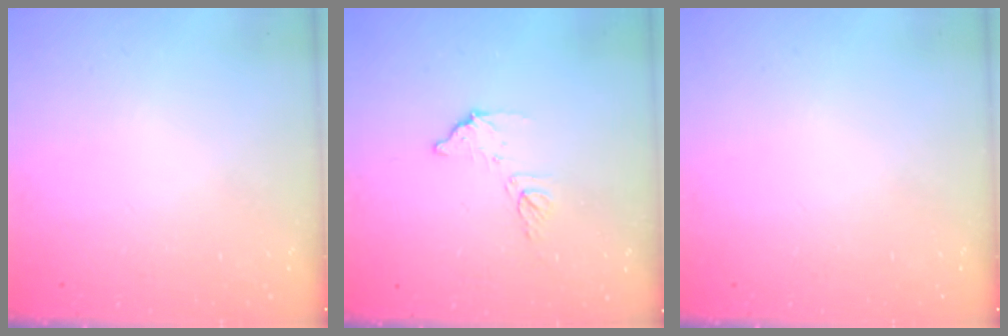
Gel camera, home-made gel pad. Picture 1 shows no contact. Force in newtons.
{"total": 8.0, "press": 8.0, "slide": 0.4}
{"total": 0.0}